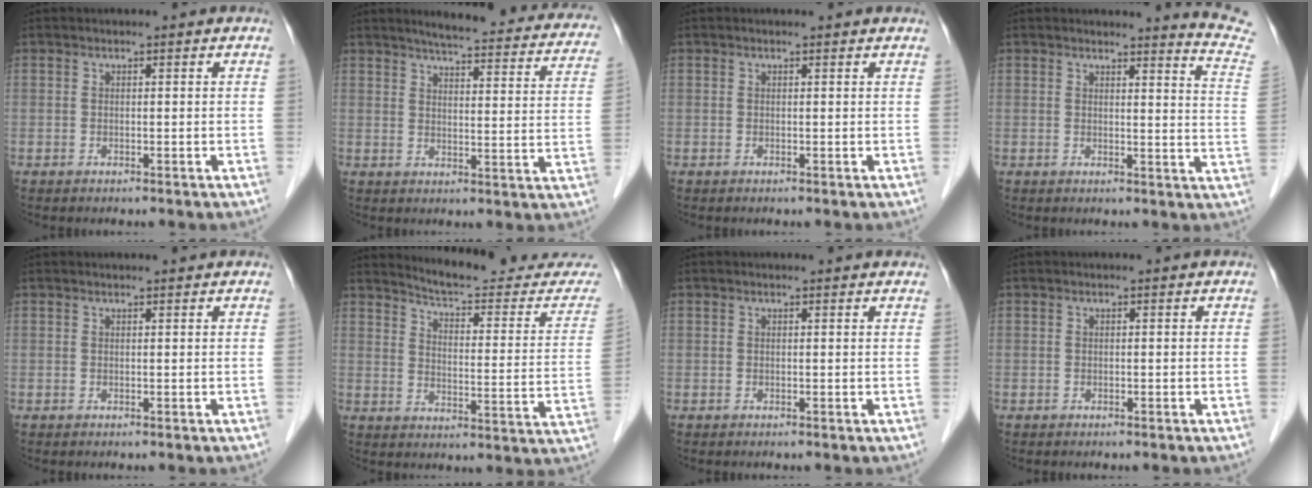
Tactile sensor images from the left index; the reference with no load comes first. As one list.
[{"total": 21.9, "force": [19.6, 3.6, 9.1], "torque": [-0.101, -0.030, 0.217]}, {"total": 1.7, "force": [1.6, 0.3, 0.3], "torque": [-0.014, 0.009, 0.013]}, {"total": 8.6, "force": [8.5, -1.2, 0.6], "torque": [-0.009, -0.096, 0.071]}, {"total": 1.6, "force": [1.5, 0.2, 0.5], "torque": [-0.009, 0.013, 0.021]}, {"total": 18.6, "force": [18.0, 1.5, 4.5], "torque": [-0.053, -0.093, 0.215]}, {"total": 1.9, "force": [1.9, 0.3, 0.4], "torque": [-0.014, 0.009, 0.016]}, {"total": 0.0}]